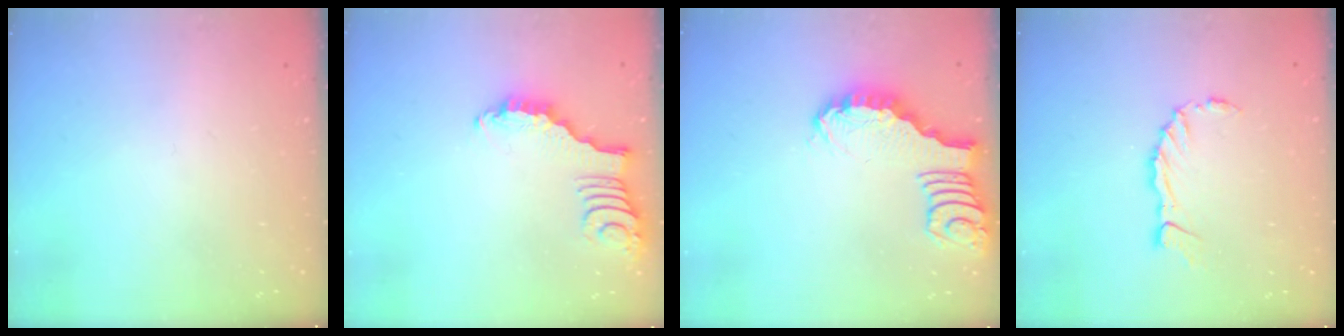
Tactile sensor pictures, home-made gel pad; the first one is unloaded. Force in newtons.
{"total": 2.6, "press": 2.6, "slide": 0.3}
{"total": 2.5, "press": 2.5, "slide": 0.2}
{"total": 3.8, "press": 3.8, "slide": 0.2}